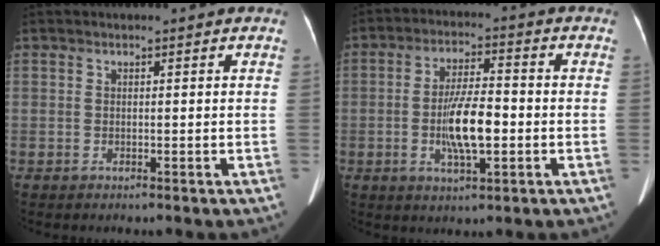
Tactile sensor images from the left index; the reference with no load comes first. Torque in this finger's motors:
{"motor_torque": [0.36, -0.01, 0.22, 0.08]}